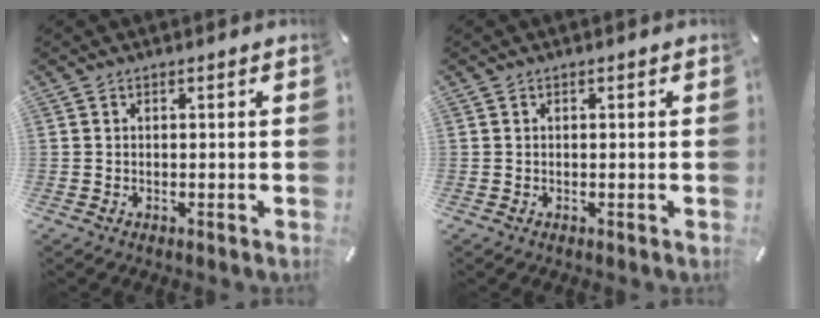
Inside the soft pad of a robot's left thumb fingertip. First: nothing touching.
{"total": 0.0}